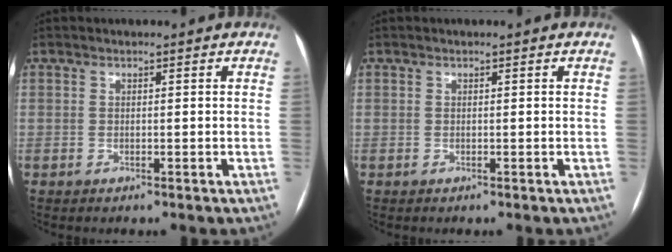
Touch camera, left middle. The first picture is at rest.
{"total": 0.0}